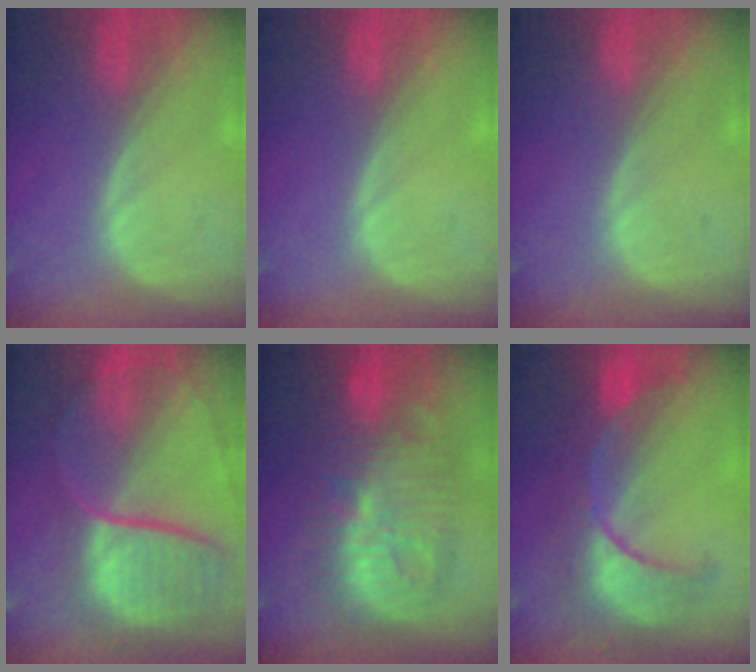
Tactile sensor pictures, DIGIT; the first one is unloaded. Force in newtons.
{"total": 0.0}
{"total": 0.0}
{"total": 11.4, "press": 9.5, "slide": 6.4}
{"total": 11.1, "press": 11.1, "slide": 0.7}
{"total": 9.1, "press": 9.1, "slide": 0.6}